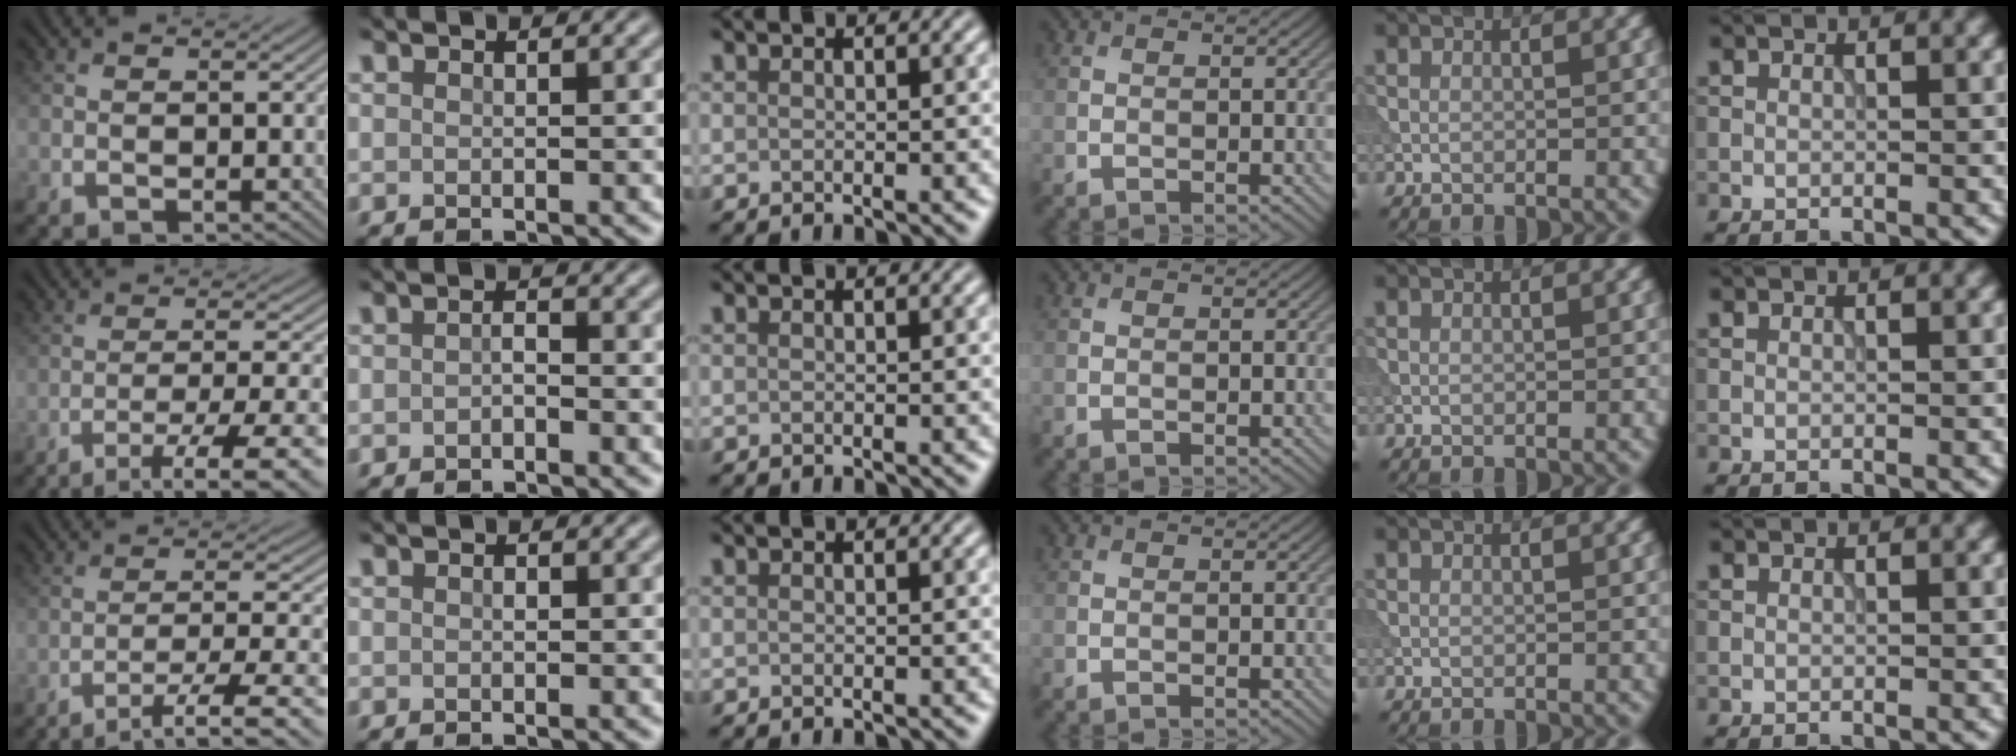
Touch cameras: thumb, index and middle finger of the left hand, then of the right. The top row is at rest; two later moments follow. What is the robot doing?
{"motion": "extract", "object": "tissue"}